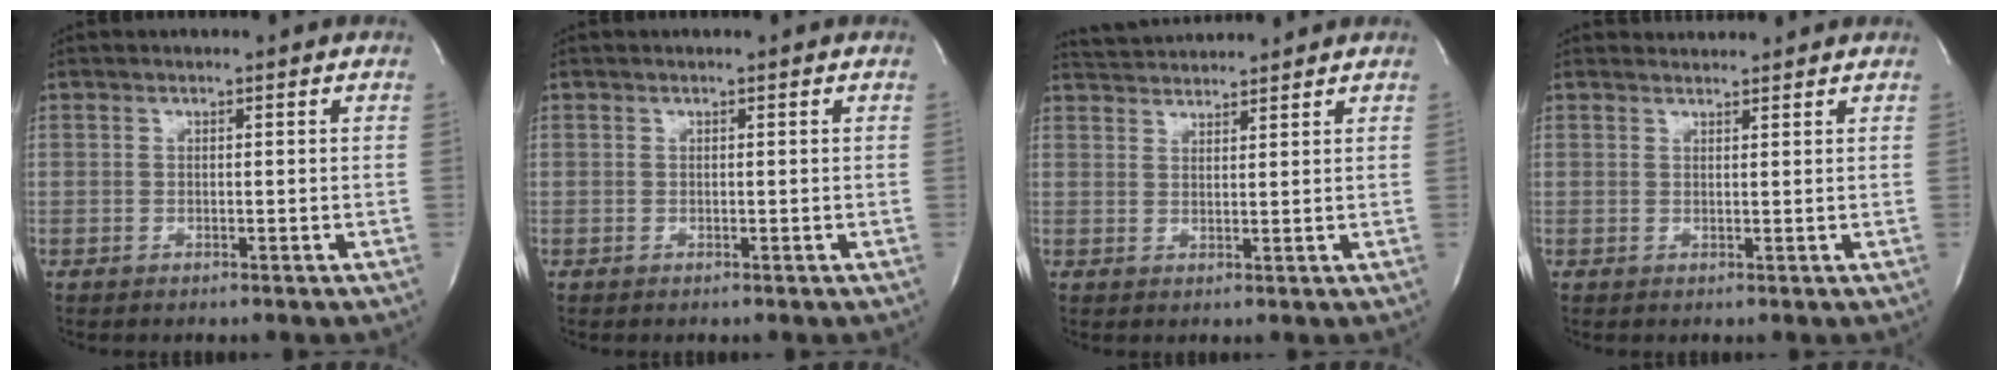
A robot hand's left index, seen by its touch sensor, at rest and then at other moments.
{"total": 0.0}
{"total": 5.5, "force": [5.5, 0.0, 0.6], "torque": [-0.021, 0.030, 0.093]}
{"total": 2.0, "force": [2.0, 0.1, -0.2], "torque": [-0.007, 0.013, 0.035]}